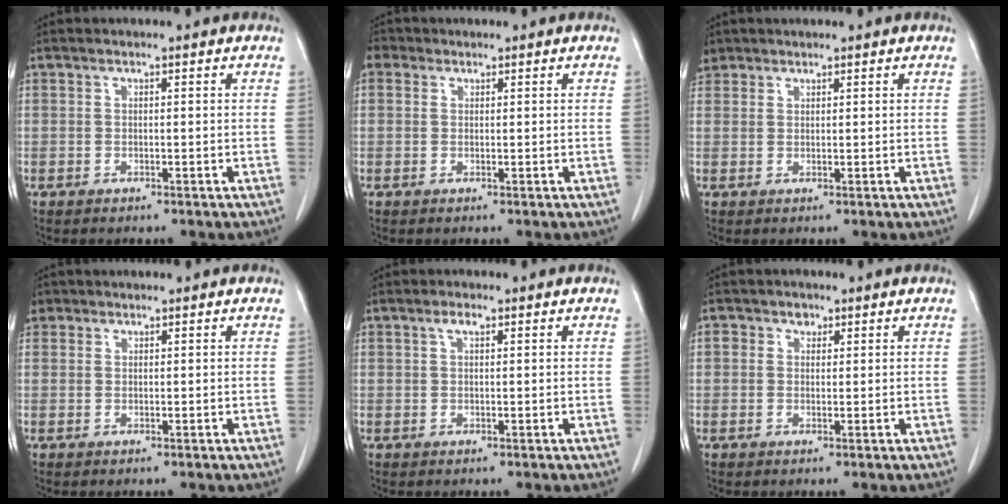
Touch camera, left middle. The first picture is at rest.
{"total": 1.9, "force": [0.9, 1.6, 0.5], "torque": [-0.007, 0.009, 0.012]}
{"total": 3.3, "force": [2.4, 2.3, 0.3], "torque": [-0.006, 0.014, 0.047]}
{"total": 2.2, "force": [1.2, 1.8, 0.2], "torque": [0.001, 0.011, 0.022]}
{"total": 1.5, "force": [0.8, 0.5, 1.1], "torque": [-0.023, 0.006, 0.015]}
{"total": 1.7, "force": [0.8, 1.4, 0.6], "torque": [-0.008, 0.004, 0.010]}